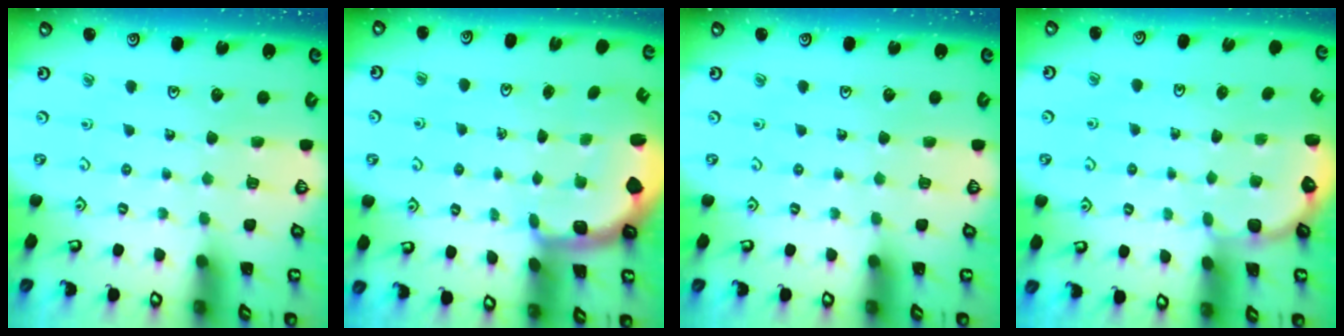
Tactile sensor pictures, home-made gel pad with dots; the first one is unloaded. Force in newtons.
{"total": 3.0, "press": 2.2, "slide": 2.1}
{"total": 0.0}
{"total": 2.2, "press": 1.1, "slide": 1.9}